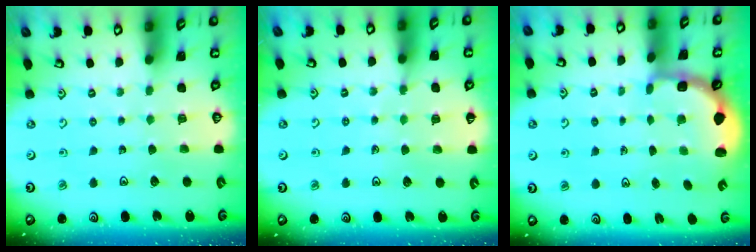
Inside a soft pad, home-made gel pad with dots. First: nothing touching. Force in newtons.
{"total": 5.2, "press": 5.2, "slide": 0.9}
{"total": 2.5, "press": 2.2, "slide": 1.2}